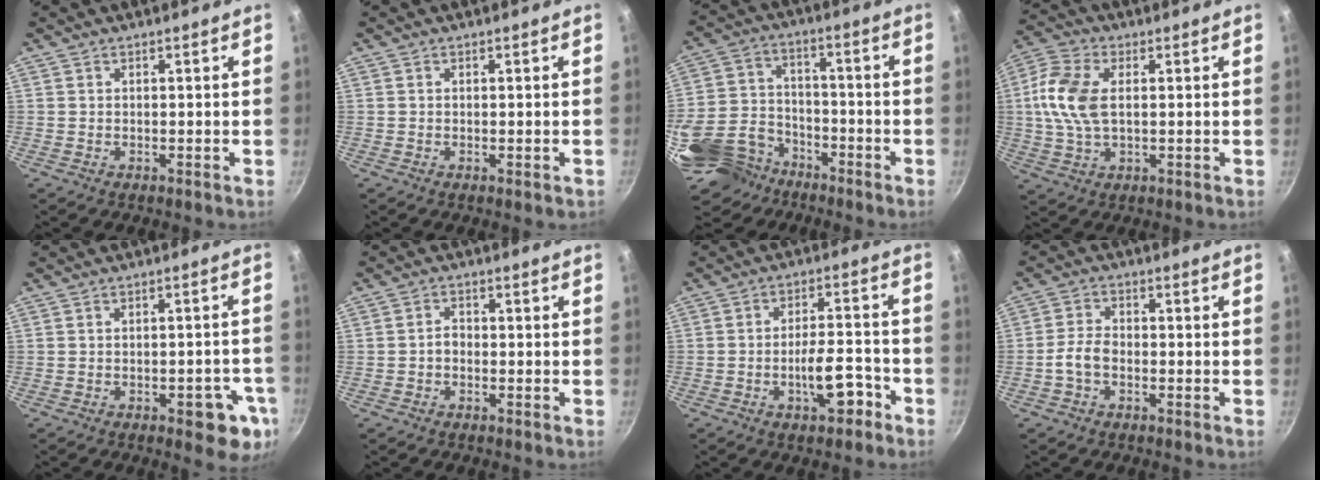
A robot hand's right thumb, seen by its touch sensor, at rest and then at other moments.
{"total": 0.6, "force": [-0.2, 0.1, 0.6], "torque": [-0.007, 0.000, -0.003]}
{"total": 17.5, "force": [-10.5, 11.8, 7.5], "torque": [-0.144, 0.048, -0.198]}
{"total": 10.9, "force": [1.1, 6.3, 8.8], "torque": [-0.182, 0.017, 0.012]}
{"total": 8.6, "force": [-3.4, 3.7, 7.0], "torque": [-0.054, 0.017, -0.036]}
{"total": 2.0, "force": [-0.7, 1.4, 1.2], "torque": [-0.016, 0.016, -0.015]}
{"total": 8.2, "force": [-4.1, 3.1, 6.4], "torque": [-0.082, 0.038, -0.058]}
{"total": 4.2, "force": [-1.6, 2.6, 2.9], "torque": [-0.057, 0.023, -0.037]}